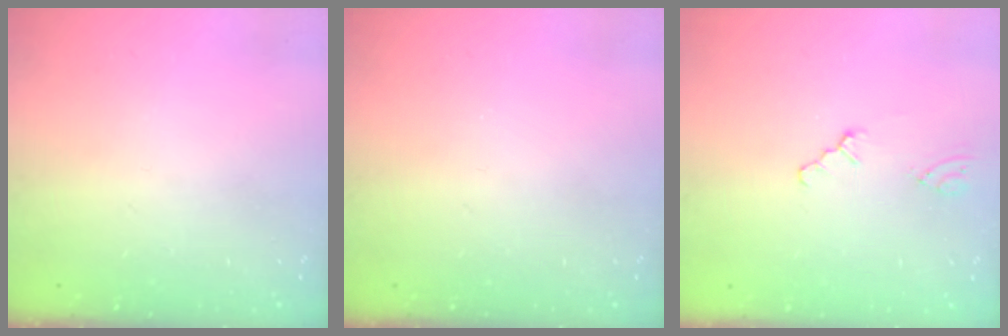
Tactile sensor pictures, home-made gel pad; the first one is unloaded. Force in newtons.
{"total": 0.0}
{"total": 0.5, "press": 0.5, "slide": 0.2}